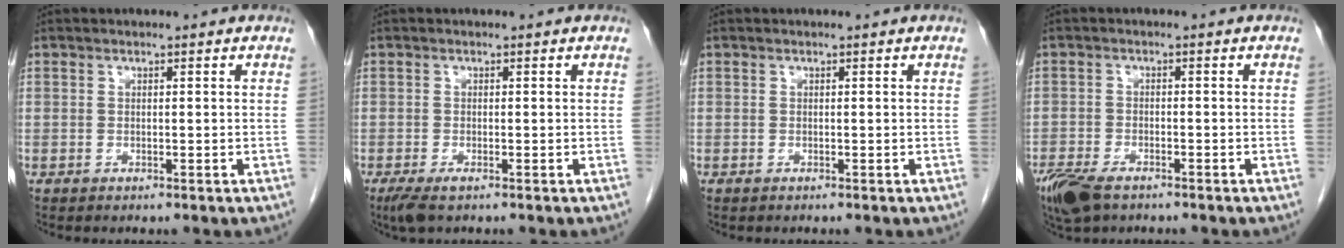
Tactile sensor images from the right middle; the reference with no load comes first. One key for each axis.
{"total": 2.5, "fx": -1.6, "fy": 0.6, "fz": 1.9, "tx": -0.041, "ty": -0.007, "tz": -0.028}
{"total": 0.0}
{"total": 6.8, "fx": -4.8, "fy": 2.9, "fz": 3.8, "tx": -0.074, "ty": -0.010, "tz": -0.085}